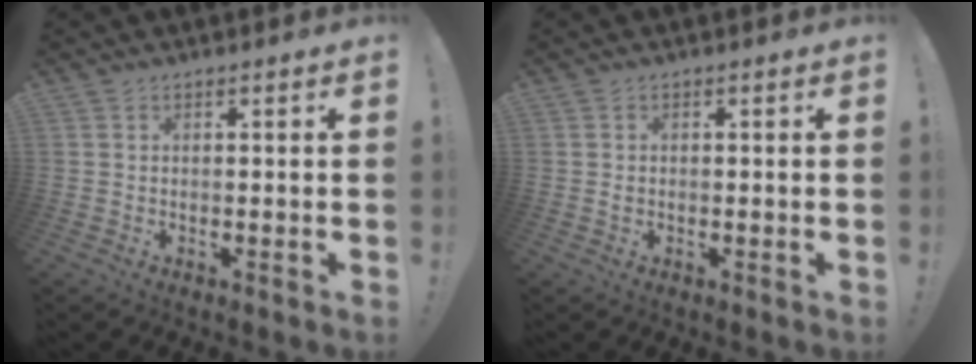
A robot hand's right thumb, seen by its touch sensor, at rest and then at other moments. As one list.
[{"total": 0.7, "force": [-0.2, 0.6, 0.2], "torque": [0.000, 0.001, -0.005]}]